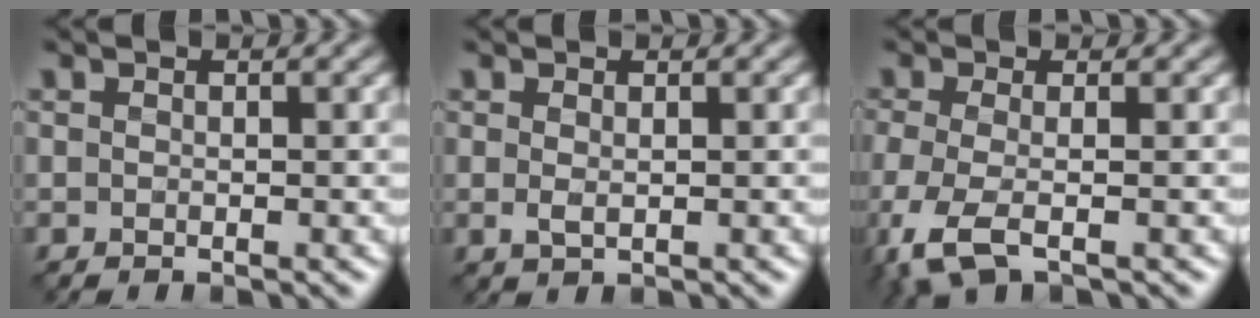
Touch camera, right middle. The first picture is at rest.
{"total": 0.9, "force": [0.2, 0.4, 0.8], "torque": [-0.018, 0.002, 0.002]}
{"total": 4.7, "force": [-2.4, 1.6, 3.7], "torque": [-0.097, -0.009, -0.060]}